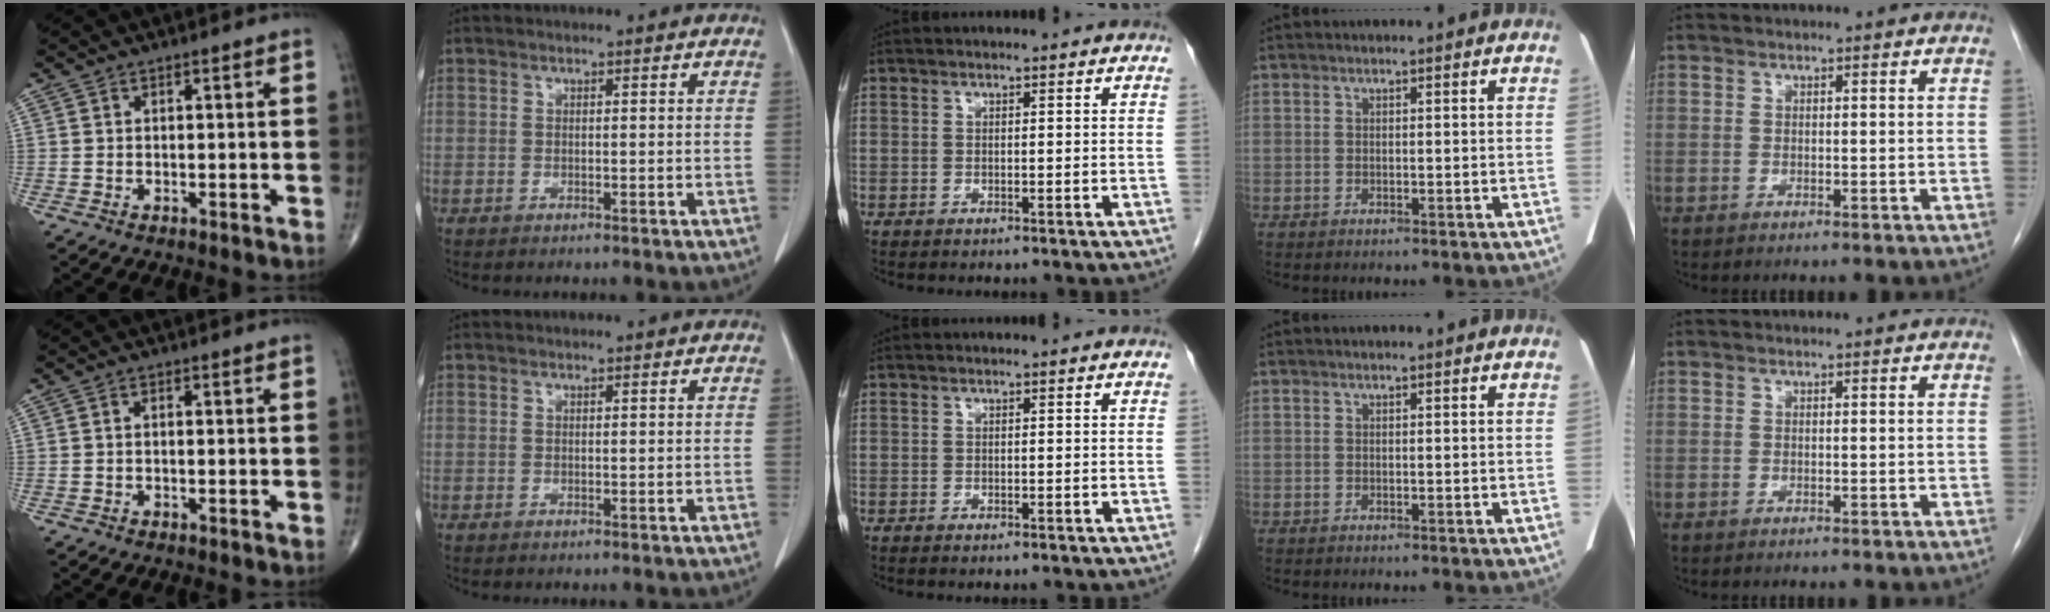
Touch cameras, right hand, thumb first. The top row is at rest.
{"thumb": {"total": 0.6, "force": [-0.2, 0.2, 0.5], "torque": [-0.007, 0.000, -0.007]}, "middle": {"total": 0.6, "force": [-0.5, -0.3, 0.3], "torque": [-0.010, -0.002, -0.008]}}